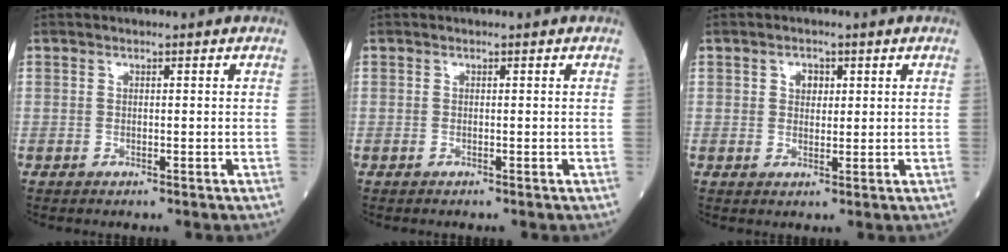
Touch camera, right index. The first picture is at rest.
{"total": 0.0}
{"total": 2.4, "force": [0.8, 1.7, 1.4], "torque": [-0.020, 0.004, 0.012]}